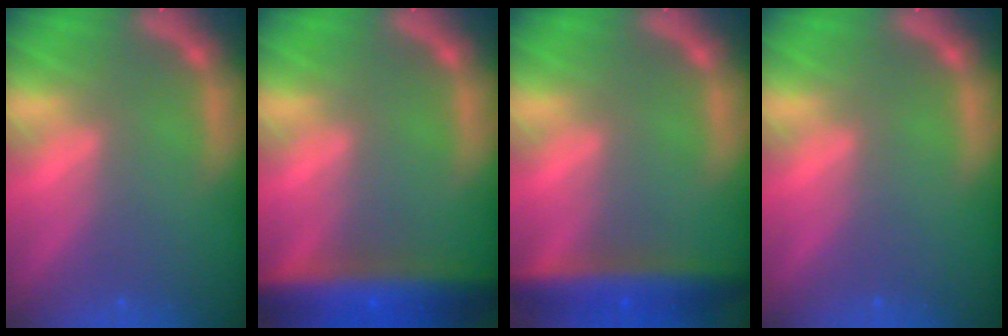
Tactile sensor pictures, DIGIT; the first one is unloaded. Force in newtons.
{"total": 9.0}
{"total": 6.5}
{"total": 0.0}